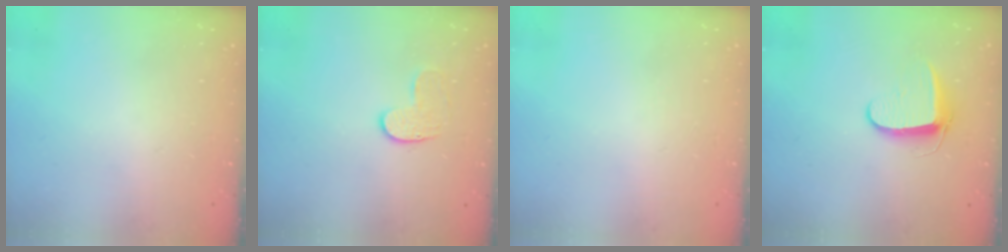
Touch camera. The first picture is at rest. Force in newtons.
{"total": 5.1, "press": 5.1, "slide": 0.5}
{"total": 0.0}
{"total": 8.1, "press": 8.1, "slide": 0.9}